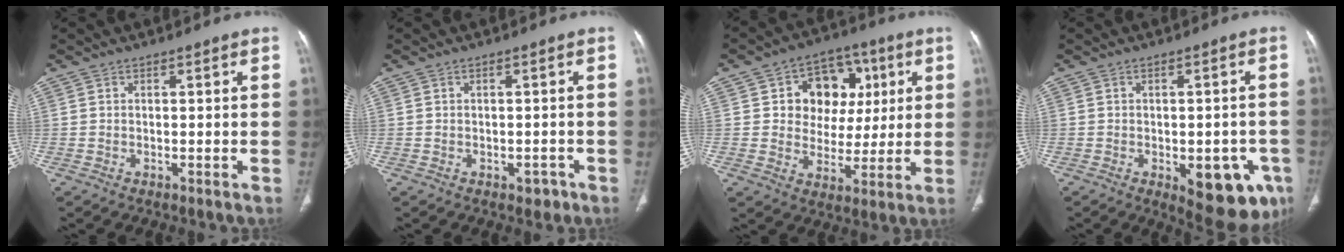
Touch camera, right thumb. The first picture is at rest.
{"total": 1.9, "force": [-1.0, 1.2, 1.1], "torque": [-0.004, 0.005, -0.009]}
{"total": 13.2, "force": [3.2, 10.9, 6.7], "torque": [-0.042, 0.003, 0.054]}
{"total": 14.4, "force": [-5.5, 6.3, 11.7], "torque": [-0.111, 0.003, -0.053]}